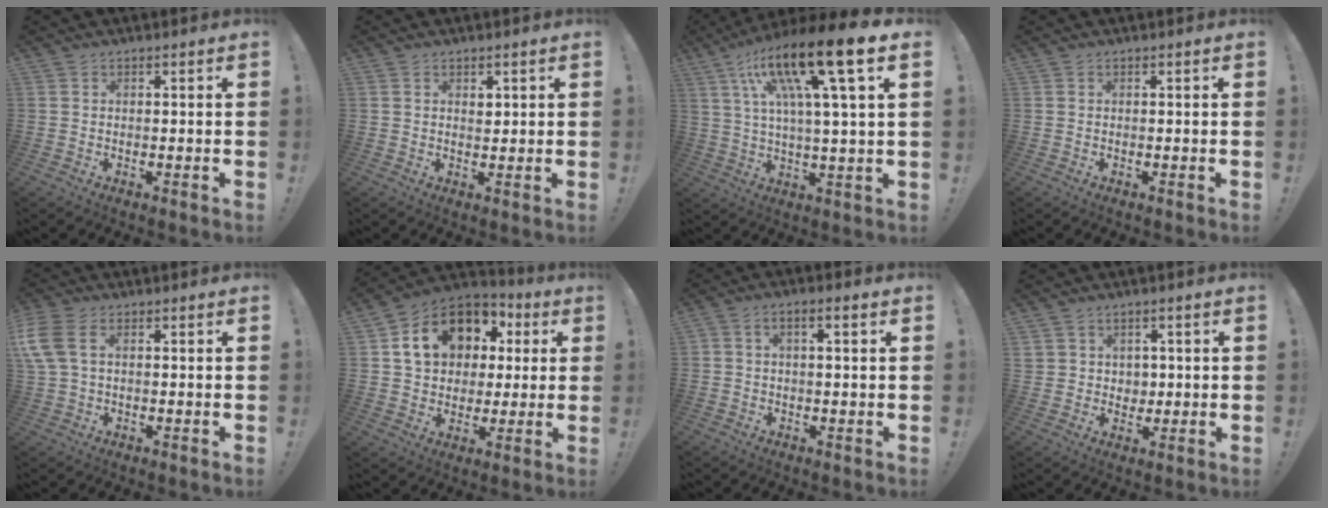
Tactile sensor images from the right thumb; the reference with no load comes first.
{"total": 1.5, "force": [0.8, 1.2, 0.6], "torque": [0.010, -0.008, 0.009]}
{"total": 19.3, "force": [8.3, 2.0, 17.3], "torque": [-0.321, -0.030, 0.118]}
{"total": 0.0}
{"total": 8.1, "force": [2.2, 4.8, 6.1], "torque": [-0.148, 0.006, 0.044]}
{"total": 16.9, "force": [5.5, 12.9, 9.4], "torque": [-0.146, -0.005, 0.116]}
{"total": 3.6, "force": [-0.4, 0.6, 3.5], "torque": [-0.060, 0.003, -0.006]}
{"total": 4.4, "force": [1.9, 4.0, 0.1], "torque": [-0.001, -0.010, 0.036]}